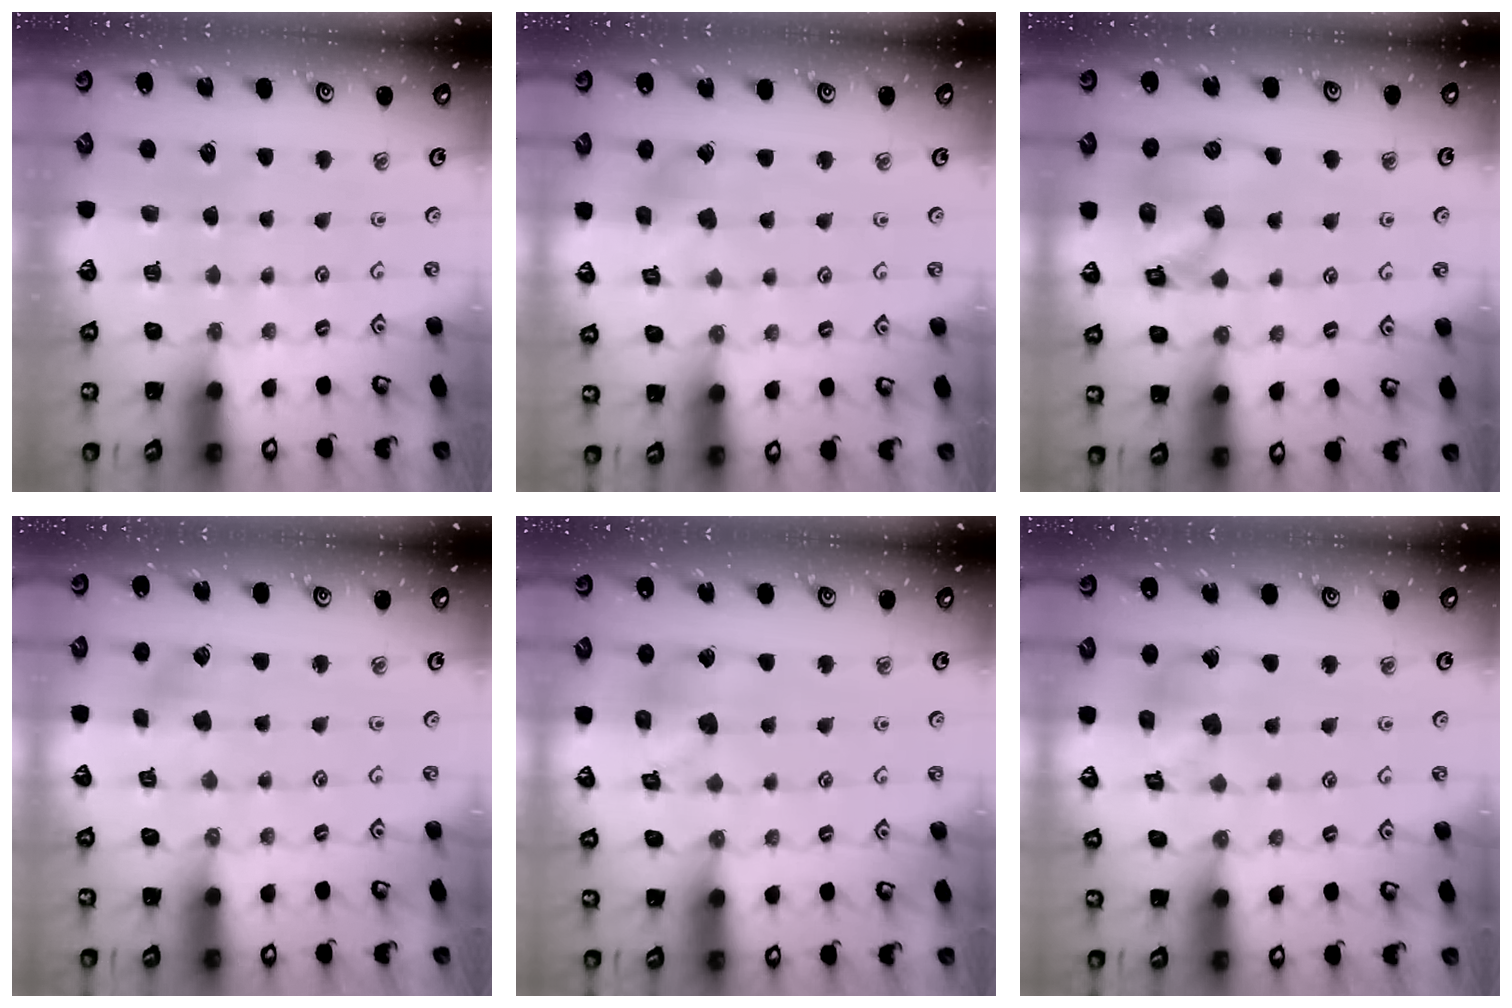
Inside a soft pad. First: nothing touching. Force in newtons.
{"total": 4.7, "press": 4.7, "slide": 0.5}
{"total": 13.0, "press": 12.8, "slide": 2.3}
{"total": 4.9, "press": 4.9, "slide": 0.4}
{"total": 12.5, "press": 12.4, "slide": 1.7}
{"total": 10.5, "press": 10.4, "slide": 1.4}